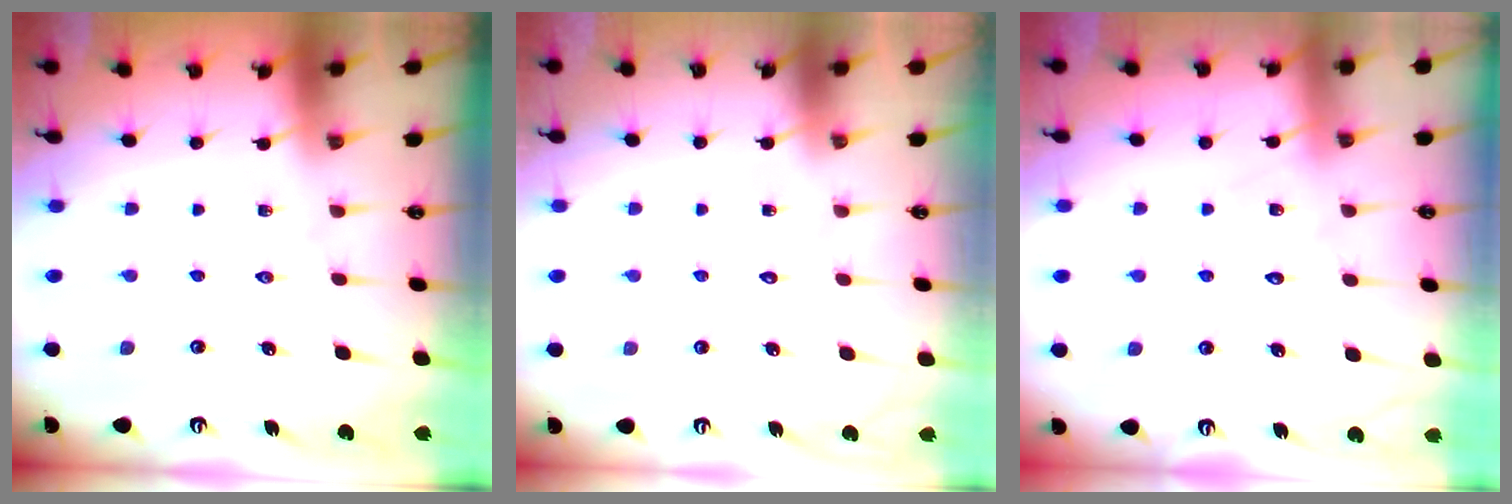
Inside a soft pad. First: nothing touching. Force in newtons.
{"total": 1.6, "press": 1.5, "slide": 0.1}
{"total": 4.4, "press": 4.4, "slide": 0.5}